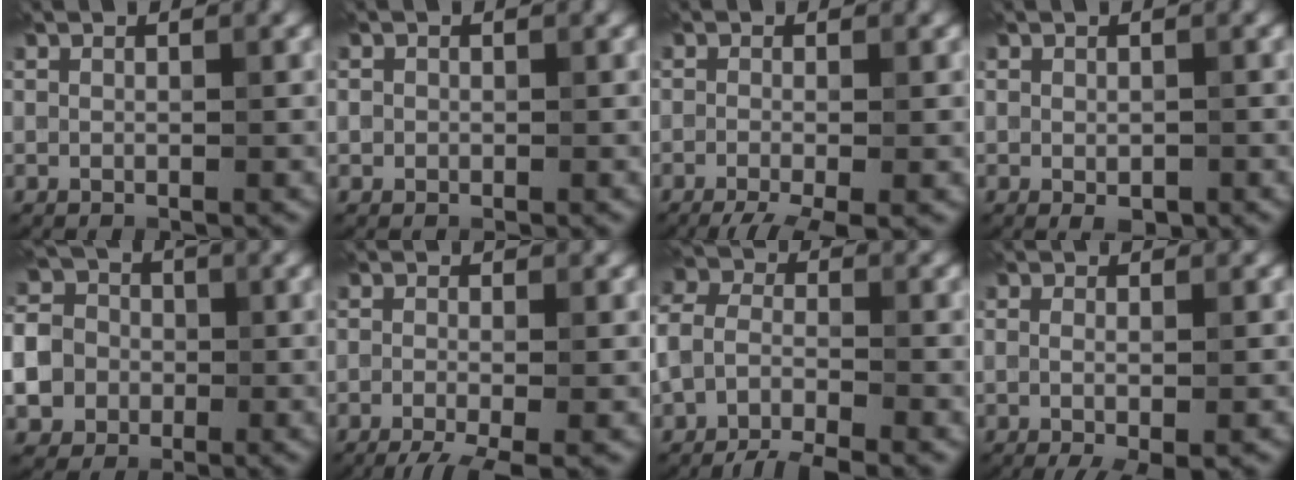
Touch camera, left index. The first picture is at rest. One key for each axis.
{"total": 0.6, "fx": 0.0, "fy": 0.6, "fz": 0.1, "tx": 0.002, "ty": -0.003, "tz": -0.003}
{"total": 4.7, "fx": -2.6, "fy": 1.3, "fz": 3.6, "tx": -0.053, "ty": -0.011, "tz": -0.045}
{"total": 1.6, "fx": -0.5, "fy": 0.9, "fz": 1.3, "tx": -0.017, "ty": -0.006, "tz": -0.005}
{"total": 12.9, "fx": -4.2, "fy": 11.4, "fz": 4.5, "tx": -0.115, "ty": -0.025, "tz": -0.101}
{"total": 4.8, "fx": -2.6, "fy": 1.4, "fz": 3.7, "tx": -0.050, "ty": -0.010, "tz": -0.045}
{"total": 6.9, "fx": -4.0, "fy": 3.4, "fz": 4.5, "tx": -0.091, "ty": -0.010, "tz": -0.071}
{"total": 3.2, "fx": -1.0, "fy": 0.8, "fz": 2.9, "tx": -0.040, "ty": -0.009, "tz": -0.012}